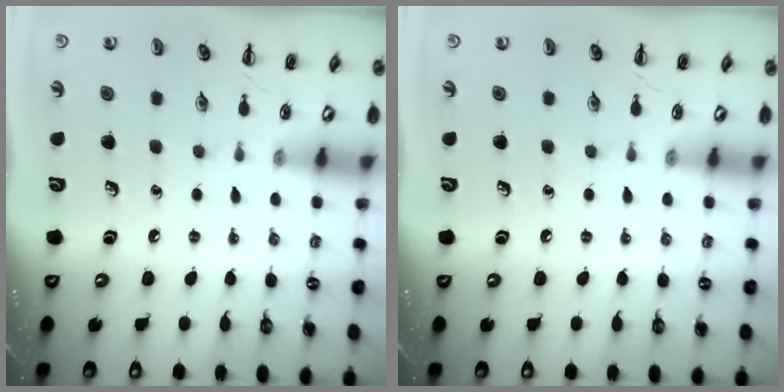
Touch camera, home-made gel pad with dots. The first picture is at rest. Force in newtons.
{"total": 0.0}